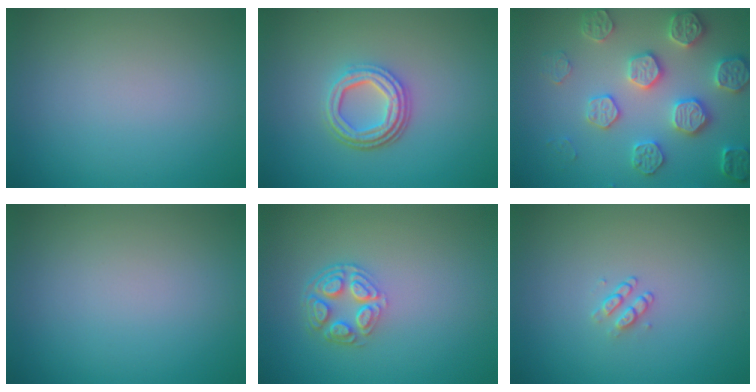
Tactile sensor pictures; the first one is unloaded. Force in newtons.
{"total": 4.2, "press": 3.1, "slide": 2.7}
{"total": 5.0, "press": 4.9, "slide": 1.1}
{"total": 0.0}
{"total": 3.9, "press": 2.9, "slide": 2.5}
{"total": 1.1, "press": 0.8, "slide": 0.7}